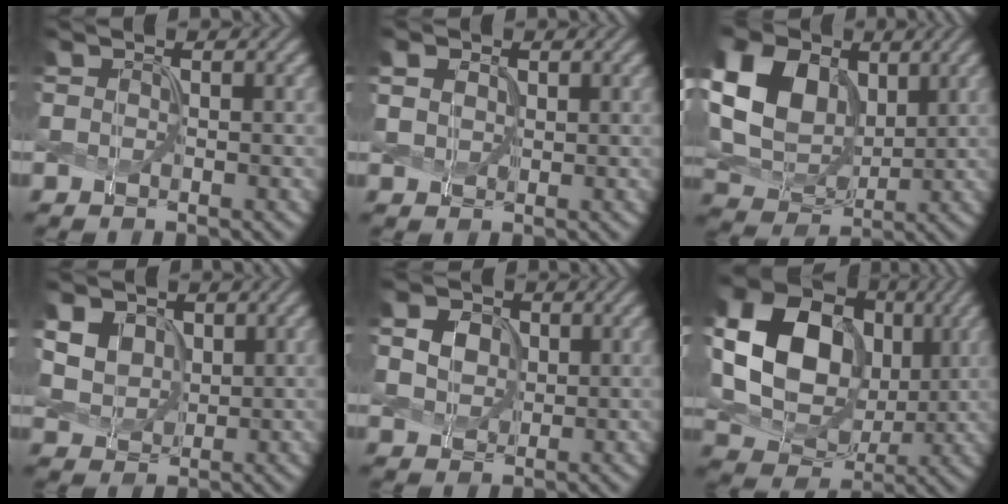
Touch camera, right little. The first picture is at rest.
{"total": 0.9, "force": [0.1, 0.8, 0.2], "torque": [-0.023, 0.001, 0.016]}
{"total": 8.6, "force": [1.6, 6.6, 5.3], "torque": [-0.143, 0.010, 0.030]}
{"total": 5.0, "force": [1.5, 4.0, 2.6], "torque": [-0.096, 0.009, 0.039]}
{"total": 2.4, "force": [0.0, 2.1, 1.1], "torque": [-0.038, 0.001, 0.000]}
{"total": 12.5, "force": [1.0, 9.8, 7.7], "torque": [-0.169, 0.003, 0.019]}